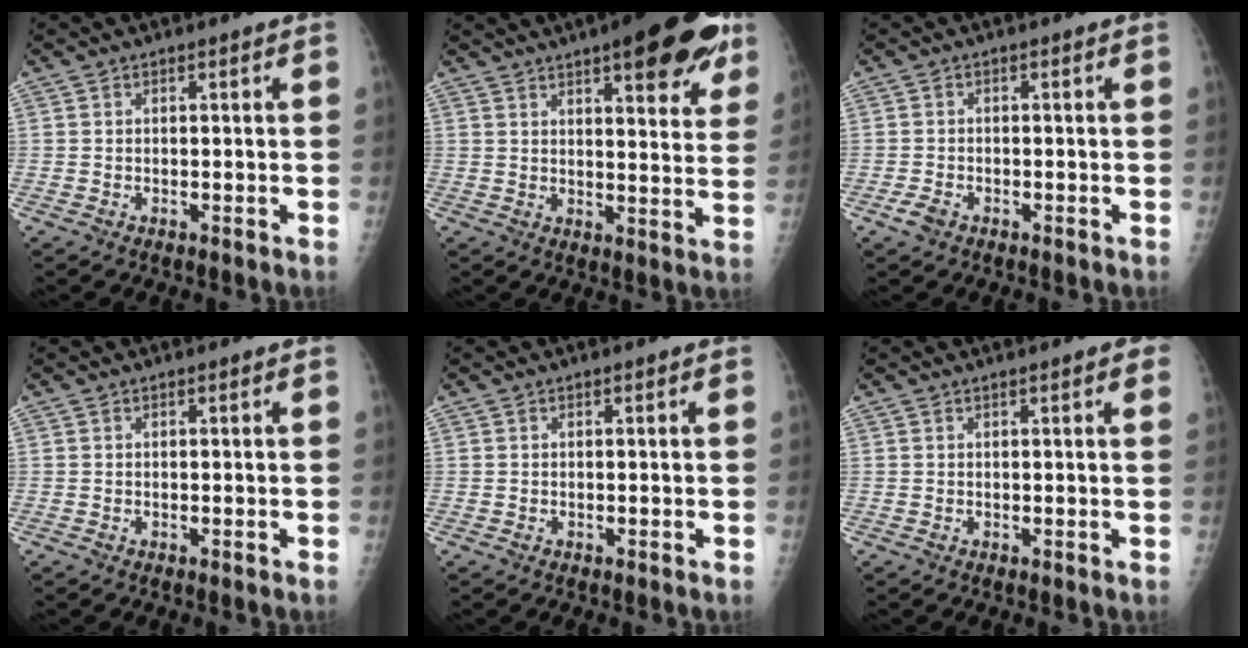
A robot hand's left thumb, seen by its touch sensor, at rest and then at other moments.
{"total": 19.1, "force": [11.1, 6.2, 14.3], "torque": [-0.157, -0.029, 0.142]}
{"total": 2.3, "force": [-1.2, 1.5, 1.2], "torque": [-0.023, 0.001, -0.021]}
{"total": 0.0}
{"total": 0.0}
{"total": 3.4, "force": [2.0, 0.7, 2.7], "torque": [-0.022, 0.004, 0.020]}